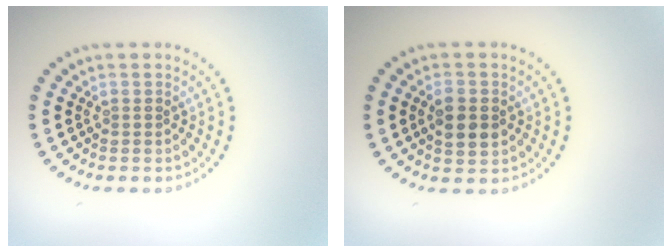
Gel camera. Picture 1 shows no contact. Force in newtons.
{"total": 3.2, "press": 3.2, "slide": 0.1}